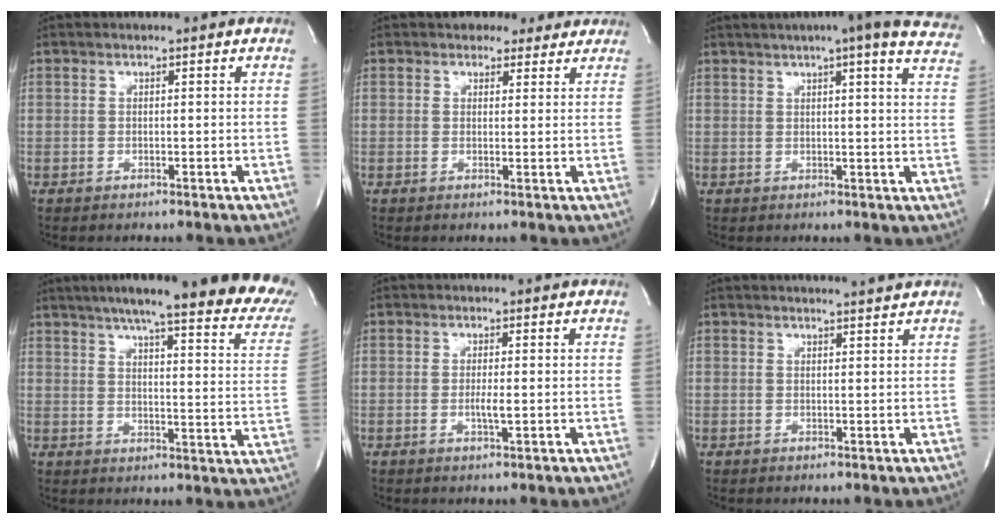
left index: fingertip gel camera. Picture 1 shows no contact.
{"total": 4.4, "force": [3.5, 2.5, 0.6], "torque": [0.001, 0.010, 0.035]}
{"total": 19.0, "force": [15.4, 1.8, 11.0], "torque": [-0.152, 0.002, 0.173]}
{"total": 27.4, "force": [22.0, 3.2, 16.1], "torque": [-0.187, -0.026, 0.263]}
{"total": 1.8, "force": [-0.4, 0.1, 1.8], "torque": [-0.037, -0.003, -0.005]}
{"total": 3.0, "force": [2.9, -0.8, 0.5], "torque": [-0.010, -0.004, 0.034]}